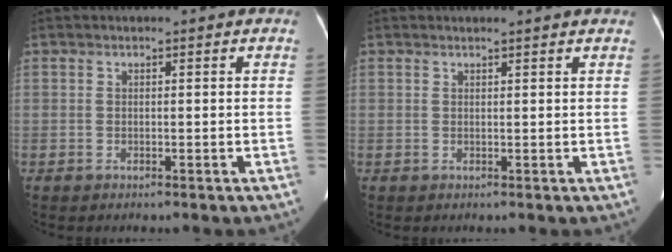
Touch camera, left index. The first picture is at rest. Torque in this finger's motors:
{"motor_torque": [-0.49, 0.05, -0.42, -0.14]}